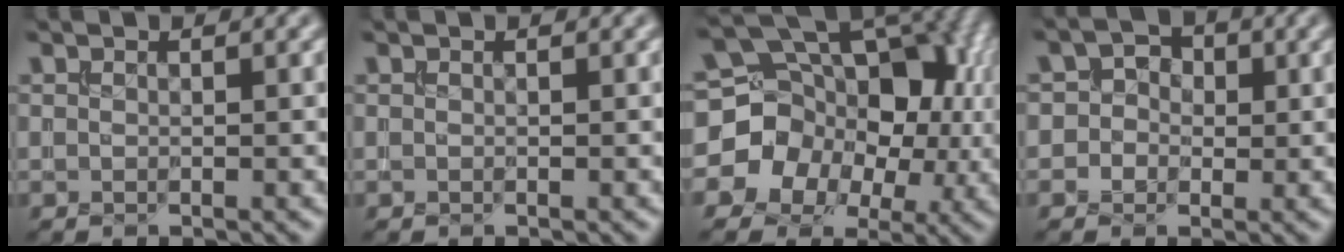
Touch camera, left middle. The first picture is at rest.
{"total": 0.0}
{"total": 14.6, "force": [-0.7, 12.0, 8.2], "torque": [-0.118, 0.010, -0.029]}
{"total": 3.2, "force": [0.0, 3.0, 1.1], "torque": [0.014, 0.013, -0.024]}